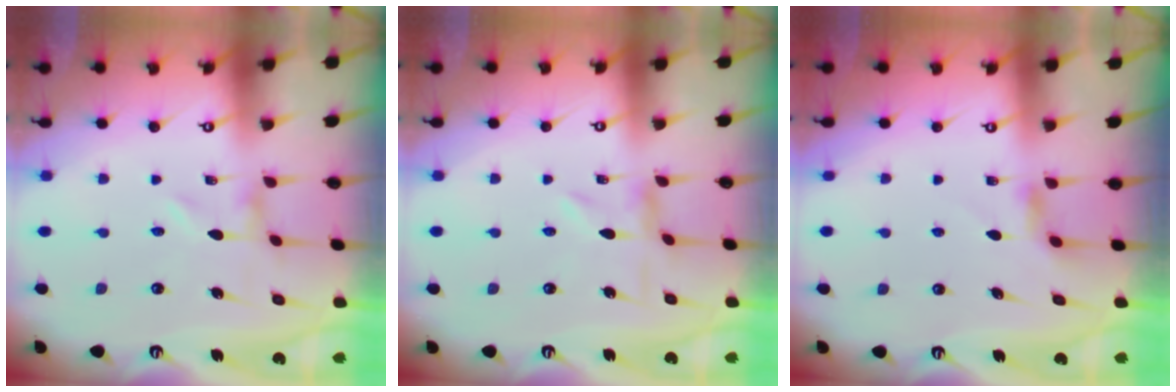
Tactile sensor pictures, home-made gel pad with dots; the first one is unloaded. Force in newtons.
{"total": 1.0, "press": 1.0, "slide": 0.2}
{"total": 4.4, "press": 4.3, "slide": 0.6}